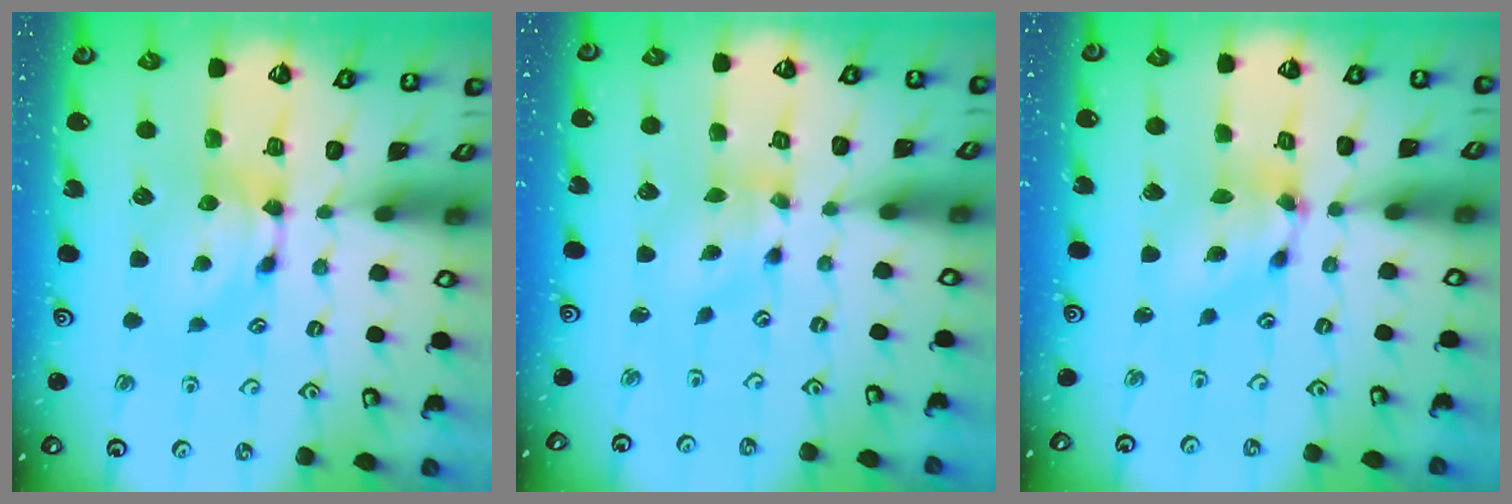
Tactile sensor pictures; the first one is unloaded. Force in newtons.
{"total": 1.6, "press": 0.2, "slide": 1.5}
{"total": 5.9, "press": 5.5, "slide": 1.9}